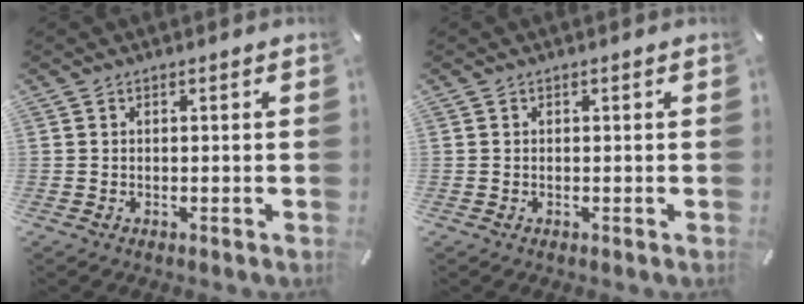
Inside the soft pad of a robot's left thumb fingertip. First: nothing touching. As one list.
[{"total": 0.0}]